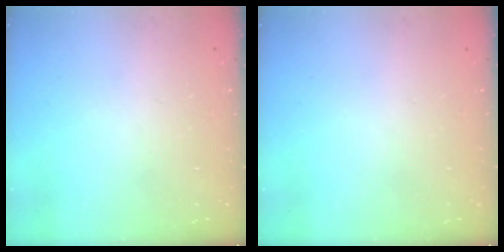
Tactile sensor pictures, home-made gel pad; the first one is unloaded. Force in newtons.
{"total": 0.0}